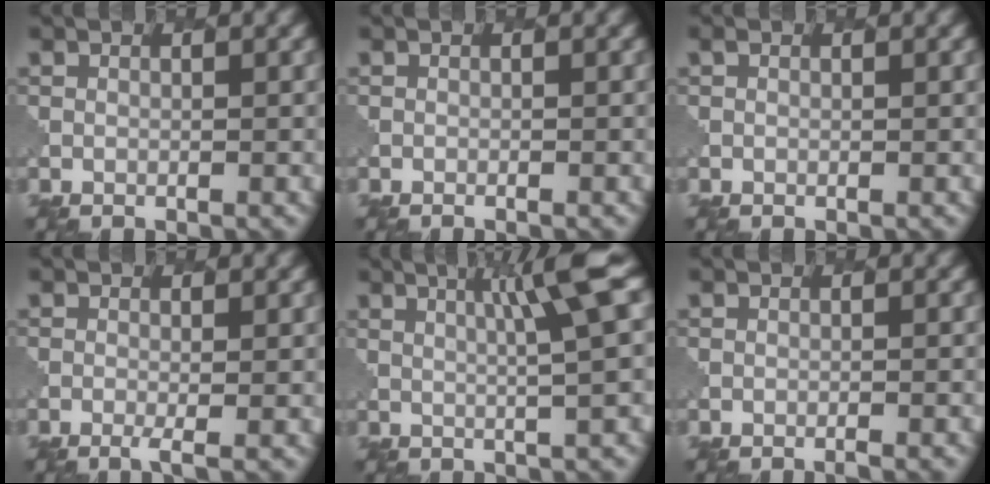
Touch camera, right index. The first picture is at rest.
{"total": 0.5, "force": [-0.4, 0.1, 0.2], "torque": [0.005, -0.001, -0.006]}
{"total": 0.0}
{"total": 1.5, "force": [-0.4, 0.3, 1.5], "torque": [-0.021, 0.000, -0.010]}
{"total": 5.7, "force": [1.9, 0.4, 5.3], "torque": [-0.071, 0.017, 0.037]}
{"total": 0.8, "force": [-0.6, 0.1, 0.5], "torque": [0.002, 0.000, -0.010]}